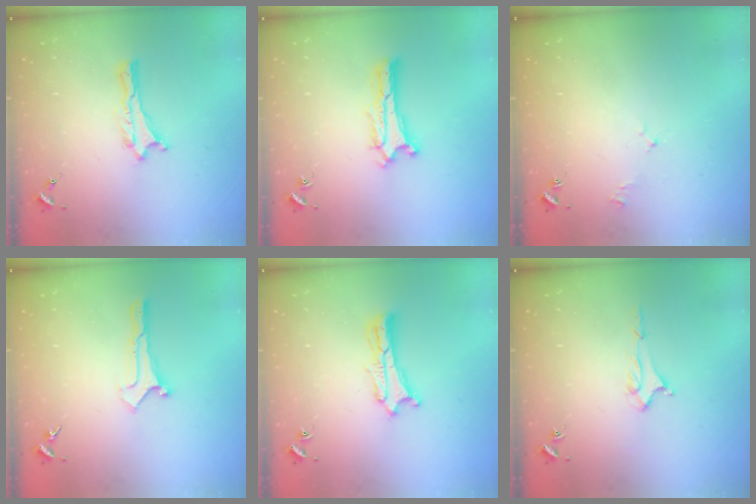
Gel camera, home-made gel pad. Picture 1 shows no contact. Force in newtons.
{"total": 0.7, "press": 0.6, "slide": 0.2}
{"total": 1.6, "press": 1.5, "slide": 0.3}
{"total": 0.0}
{"total": 1.8, "press": 1.8, "slide": 0.3}
{"total": 1.7, "press": 1.6, "slide": 0.4}